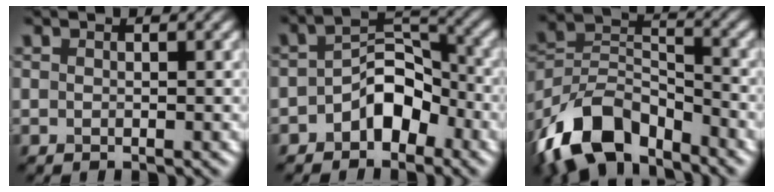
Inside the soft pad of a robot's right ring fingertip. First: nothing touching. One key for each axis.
{"total": 4.6, "fx": -2.3, "fy": 2.8, "fz": 2.9, "tx": -0.037, "ty": 0.015, "tz": -0.044}
{"total": 11.1, "fx": -7.4, "fy": 5.7, "fz": 6.0, "tx": -0.110, "ty": 0.000, "tz": -0.153}